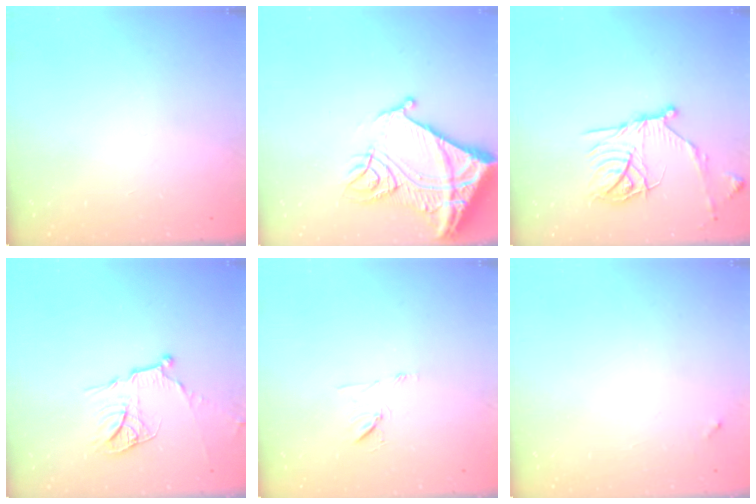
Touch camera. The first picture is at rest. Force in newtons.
{"total": 18.9, "press": 18.7, "slide": 2.3}
{"total": 17.1, "press": 17.1, "slide": 1.1}
{"total": 14.1, "press": 14.1, "slide": 1.4}
{"total": 7.2, "press": 7.2, "slide": 0.8}
{"total": 3.9, "press": 3.9, "slide": 0.3}